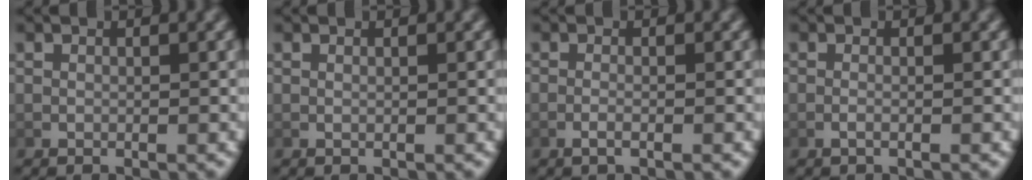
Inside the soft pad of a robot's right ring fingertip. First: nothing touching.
{"total": 0.0}
{"total": 1.3, "force": [-0.9, 0.1, 1.0], "torque": [-0.030, -0.008, -0.013]}
{"total": 0.9, "force": [-0.6, -0.1, 0.7], "torque": [-0.022, -0.008, -0.009]}